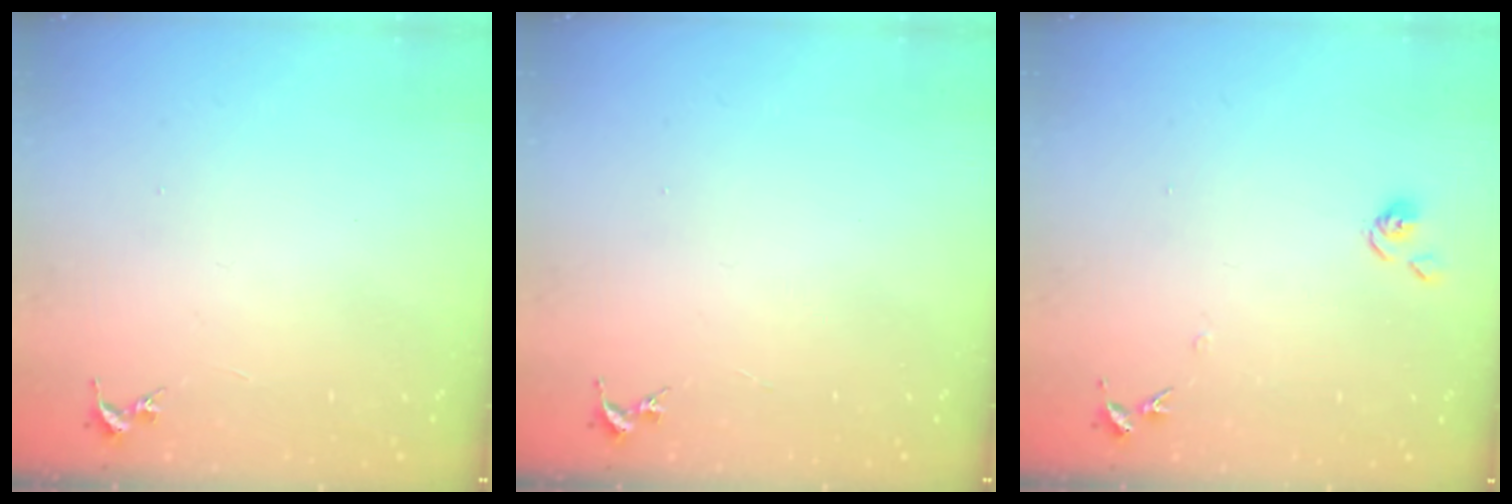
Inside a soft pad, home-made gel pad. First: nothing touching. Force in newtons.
{"total": 0.0}
{"total": 4.8, "press": 4.8, "slide": 0.4}